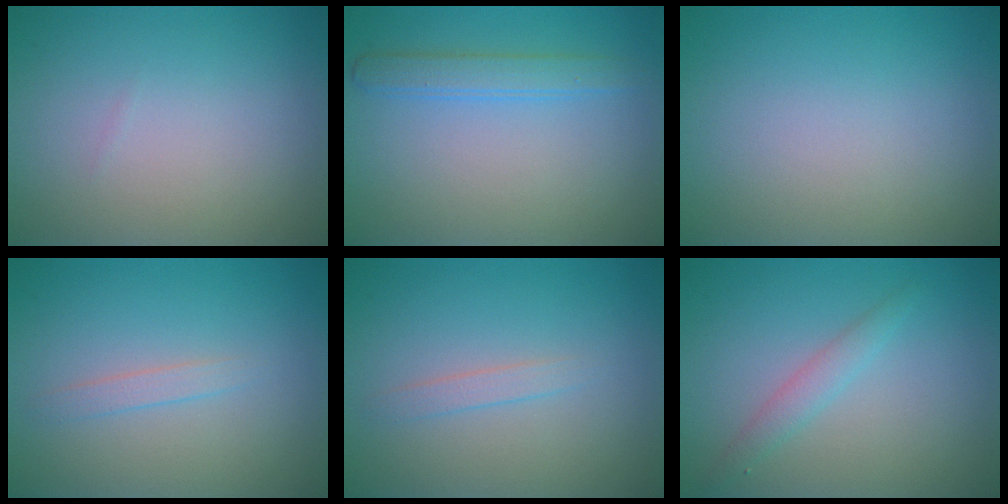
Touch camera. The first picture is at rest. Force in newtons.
{"total": 2.2, "press": 2.2, "slide": 0.2}
{"total": 0.0}
{"total": 1.1, "press": 1.1, "slide": 0.0}
{"total": 1.1, "press": 1.1, "slide": 0.0}
{"total": 1.7, "press": 1.7, "slide": 0.0}